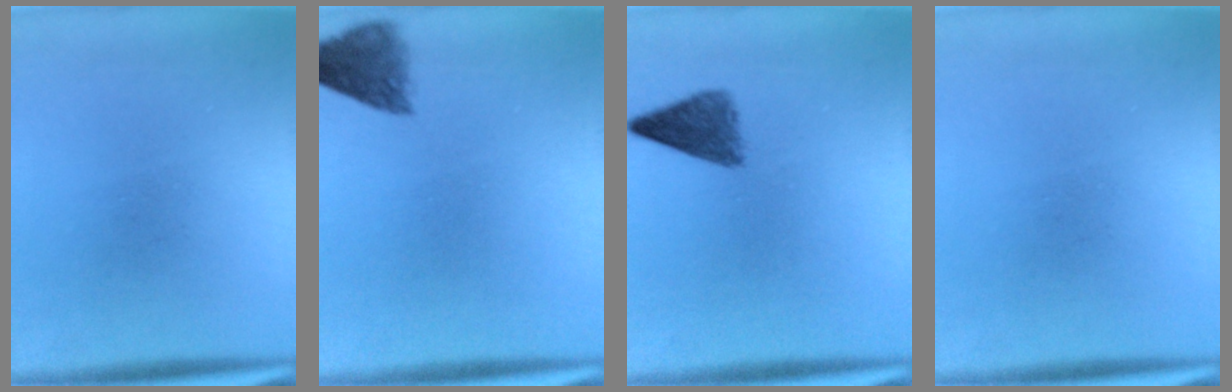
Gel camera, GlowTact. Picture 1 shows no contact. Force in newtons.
{"total": 4.6}
{"total": 4.3}
{"total": 0.0}